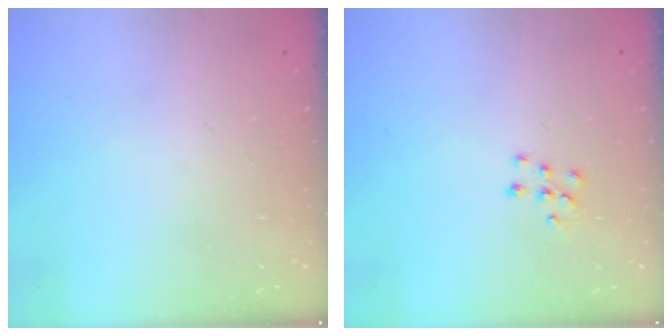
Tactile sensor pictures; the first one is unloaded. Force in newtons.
{"total": 6.8, "press": 6.8, "slide": 0.4}